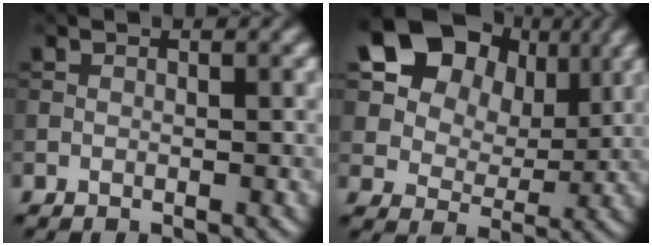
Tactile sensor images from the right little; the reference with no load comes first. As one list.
[{"total": 15.2, "force": [7.0, 11.1, 7.7], "torque": [-0.170, 0.043, 0.147]}]